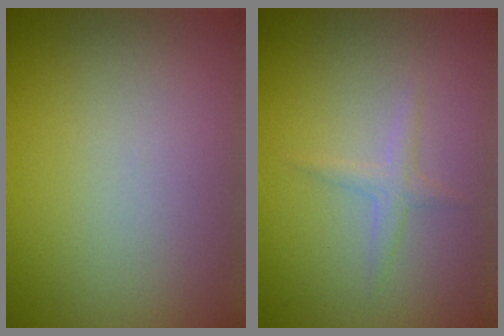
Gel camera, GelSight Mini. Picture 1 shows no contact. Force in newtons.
{"total": 1.2, "press": 1.2, "slide": 0.0}